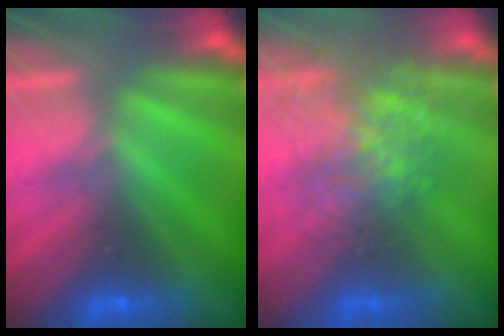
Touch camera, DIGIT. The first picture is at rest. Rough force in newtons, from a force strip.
{"total": 3.7}